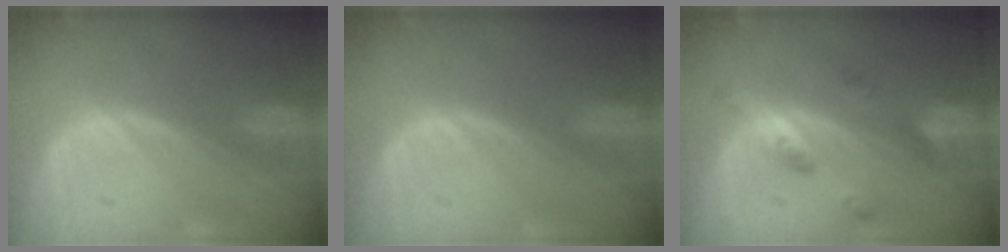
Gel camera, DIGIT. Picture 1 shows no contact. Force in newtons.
{"total": 0.0}
{"total": 5.2, "press": 4.7, "slide": 2.2}